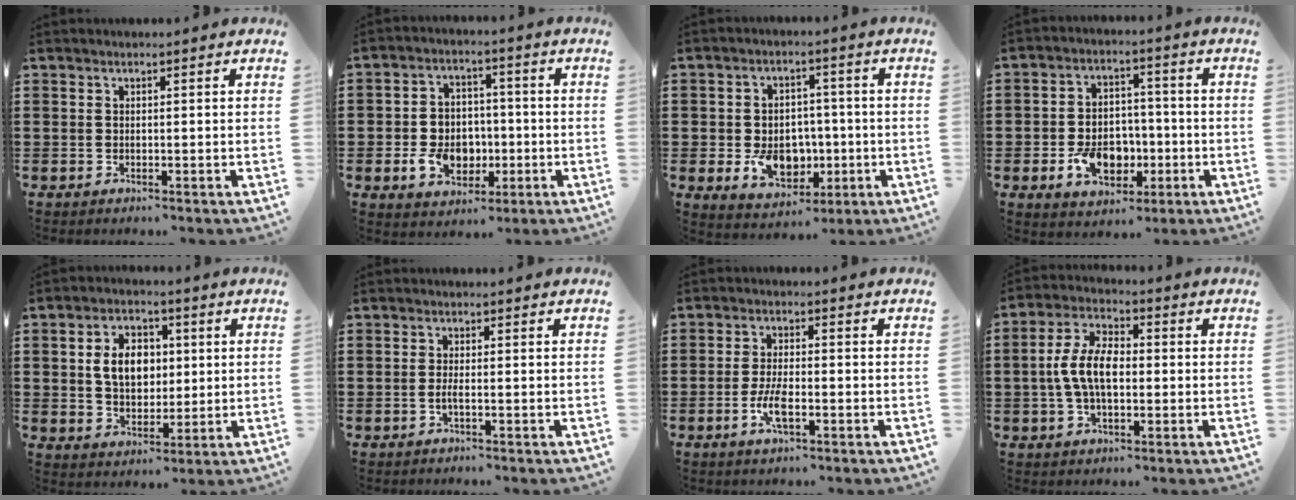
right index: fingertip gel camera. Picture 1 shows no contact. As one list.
[{"total": 7.9, "force": [-2.0, 6.1, 4.6], "torque": [-0.100, 0.018, -0.033]}, {"total": 8.5, "force": [-1.7, 6.6, 5.1], "torque": [-0.092, 0.013, -0.027]}, {"total": 8.6, "force": [-2.5, 6.2, 5.3], "torque": [-0.089, 0.014, -0.043]}, {"total": 7.0, "force": [0.9, 5.1, 4.7], "torque": [-0.098, 0.009, 0.008]}, {"total": 1.5, "force": [-0.6, 0.1, 1.4], "torque": [-0.032, -0.004, -0.013]}, {"total": 4.5, "force": [-1.6, 1.3, 4.0], "torque": [-0.088, -0.003, -0.034]}, {"total": 7.7, "force": [-0.5, 4.0, 6.5], "torque": [-0.155, 0.000, -0.018]}]